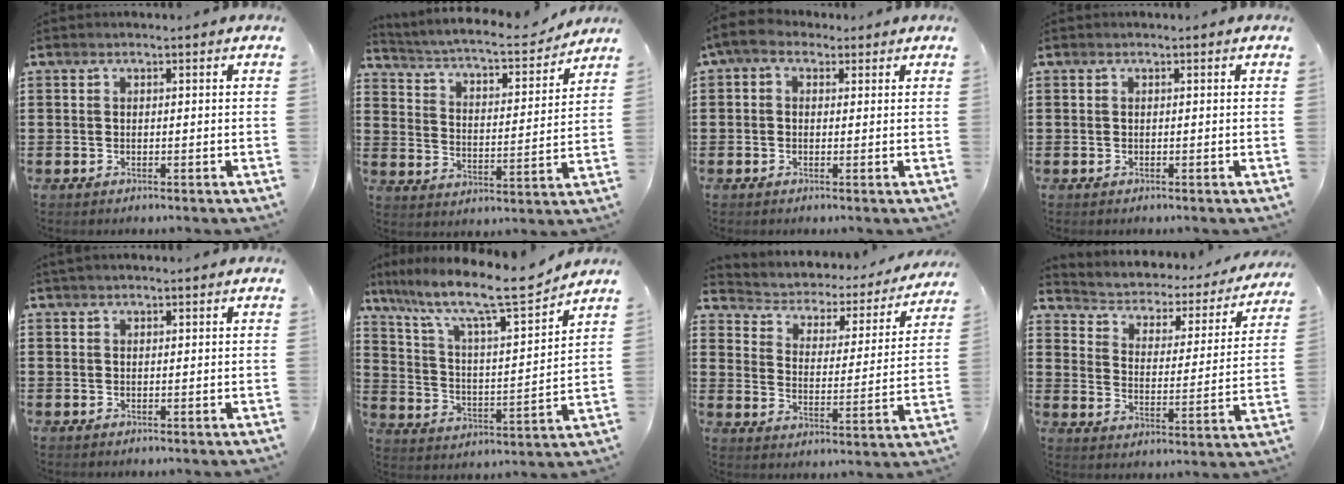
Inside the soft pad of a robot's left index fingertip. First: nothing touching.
{"total": 5.1, "force": [4.7, 0.1, 1.9], "torque": [-0.062, -0.035, 0.072]}
{"total": 3.0, "force": [0.9, 1.8, 2.1], "torque": [-0.053, 0.005, 0.015]}
{"total": 0.0}
{"total": 1.0, "force": [0.9, 0.3, 0.3], "torque": [-0.009, 0.001, 0.017]}
{"total": 10.7, "force": [8.7, 1.3, 6.1], "torque": [-0.144, -0.057, 0.141]}
{"total": 2.2, "force": [1.7, 1.4, 0.3], "torque": [-0.026, -0.020, 0.016]}
{"total": 2.0, "force": [1.3, 1.4, 0.6], "torque": [-0.027, -0.020, 0.011]}